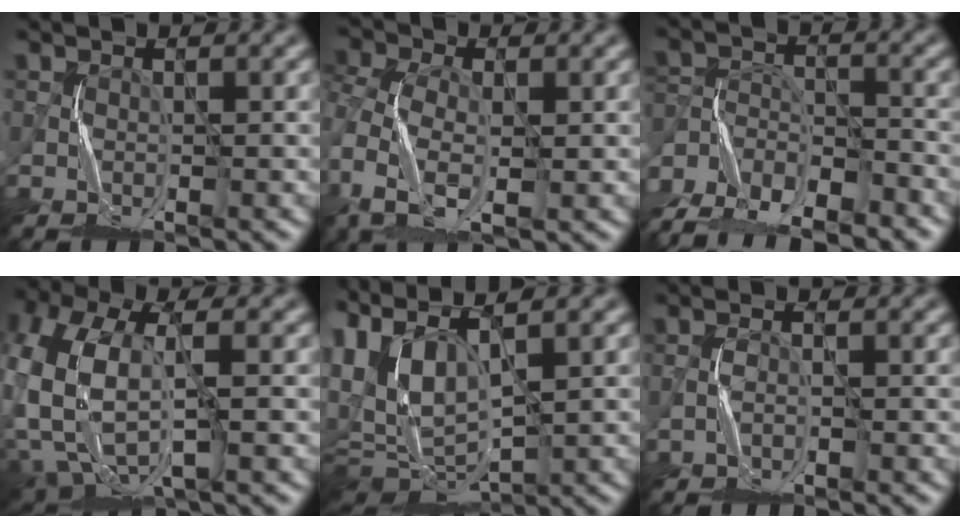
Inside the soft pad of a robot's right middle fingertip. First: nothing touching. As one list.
[{"total": 6.3, "force": [-2.2, 4.0, 4.3], "torque": [-0.106, -0.004, -0.056]}, {"total": 11.9, "force": [-10.8, 3.8, 2.9], "torque": [-0.051, -0.010, -0.183]}, {"total": 9.4, "force": [-1.2, 5.7, 7.4], "torque": [-0.208, -0.027, -0.013]}, {"total": 8.5, "force": [1.6, 4.7, 6.9], "torque": [-0.159, 0.000, 0.041]}, {"total": 1.2, "force": [-1.0, -0.3, -0.6], "torque": [0.009, 0.007, -0.022]}]